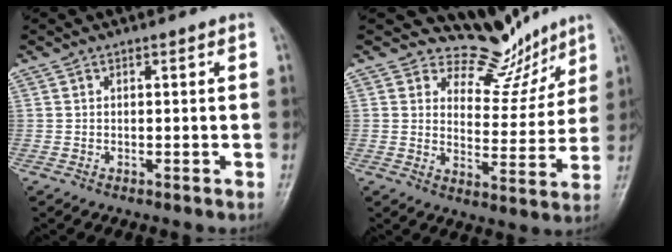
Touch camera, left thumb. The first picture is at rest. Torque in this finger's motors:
{"motor_torque": [-0.35, -0.32, -0.16, -0.12, -0.06]}